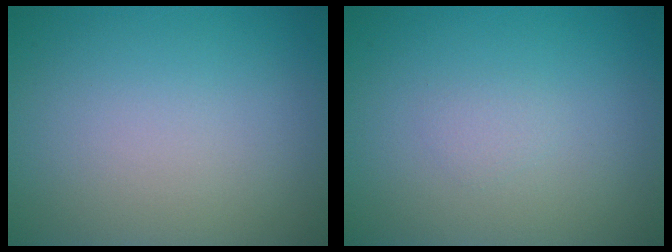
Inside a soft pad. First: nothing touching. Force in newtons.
{"total": 0.7, "press": 0.7, "slide": 0.1}